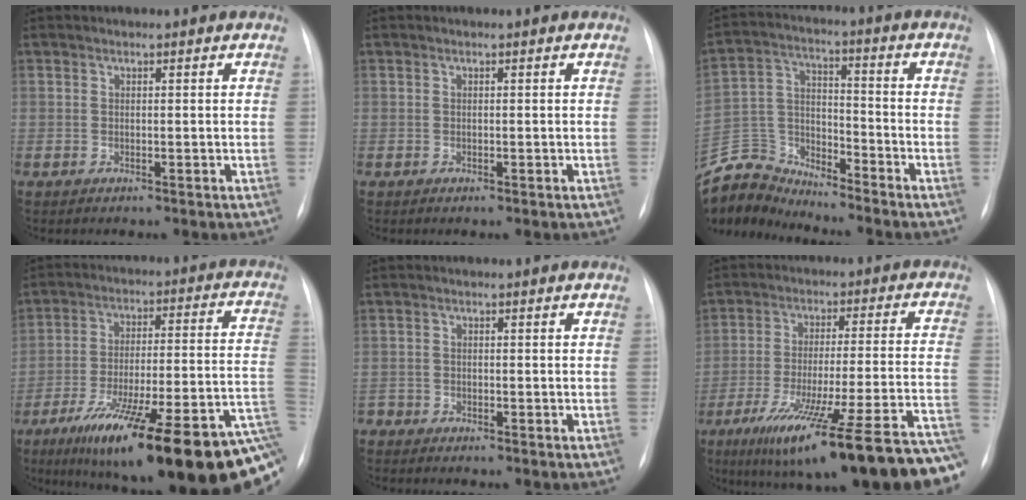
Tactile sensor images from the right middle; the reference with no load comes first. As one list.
[{"total": 0.0}, {"total": 9.1, "force": [-8.9, 0.9, -1.5], "torque": [0.024, 0.032, -0.179]}, {"total": 27.7, "force": [-14.7, 4.2, 23.1], "torque": [-0.265, -0.005, -0.228]}, {"total": 1.5, "force": [-1.4, 0.3, -0.1], "torque": [0.003, -0.001, -0.025]}, {"total": 26.5, "force": [-18.9, 1.8, 18.5], "torque": [-0.197, -0.016, -0.277]}]